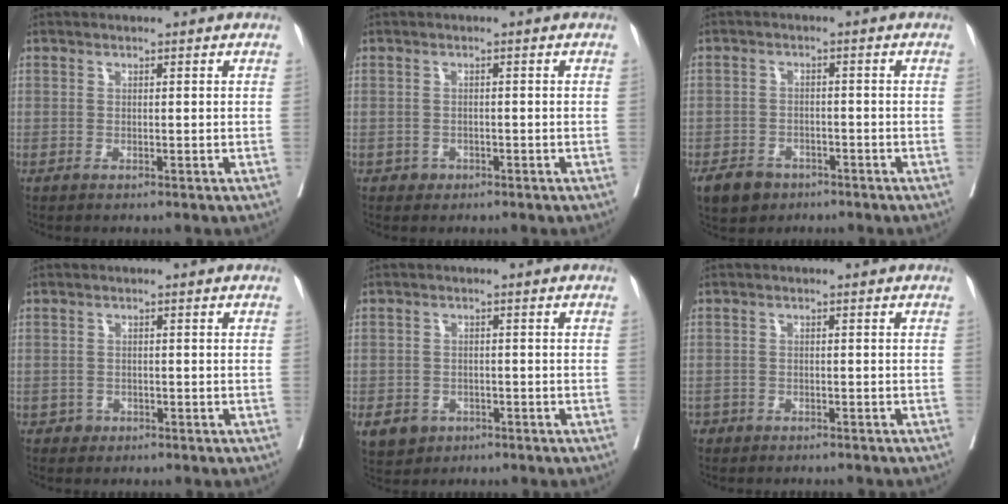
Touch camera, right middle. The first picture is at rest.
{"total": 1.2, "force": [-0.7, 1.0, 0.1], "torque": [0.002, 0.004, -0.010]}
{"total": 4.6, "force": [-3.1, 3.1, 1.4], "torque": [-0.028, 0.004, -0.046]}
{"total": 1.2, "force": [-0.7, 1.0, 0.0], "torque": [0.003, 0.005, -0.013]}
{"total": 7.3, "force": [-3.6, 6.0, 2.1], "torque": [-0.049, 0.002, -0.048]}
{"total": 3.7, "force": [-3.2, 1.8, 0.5], "torque": [-0.009, 0.003, -0.042]}